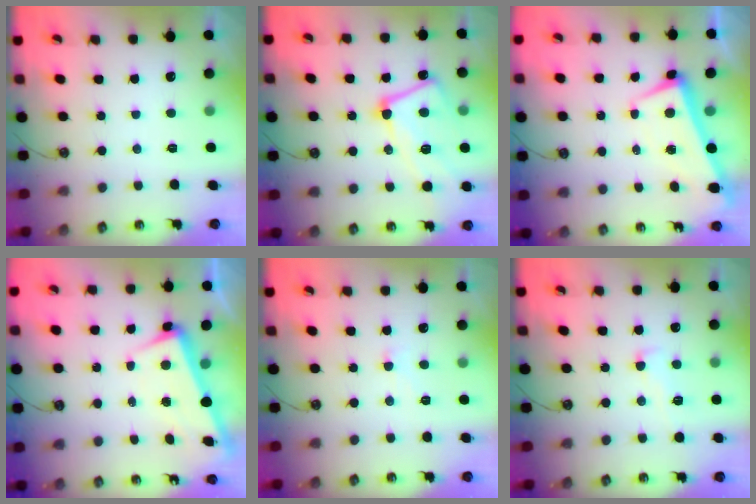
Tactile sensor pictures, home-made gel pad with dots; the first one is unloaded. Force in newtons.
{"total": 12.4, "press": 12.3, "slide": 1.7}
{"total": 2.1, "press": 2.0, "slide": 0.6}
{"total": 3.0, "press": 2.9, "slide": 0.9}
{"total": 1.3, "press": 1.2, "slide": 0.5}
{"total": 1.2, "press": 0.9, "slide": 0.8}